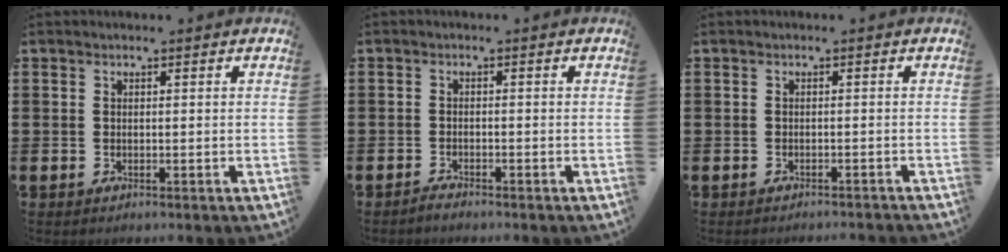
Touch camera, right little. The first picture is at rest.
{"total": 1.0, "force": [-1.0, 0.1, 0.2], "torque": [-0.007, -0.002, -0.019]}
{"total": 0.7, "force": [-0.7, -0.1, 0.0], "torque": [0.000, 0.000, -0.014]}